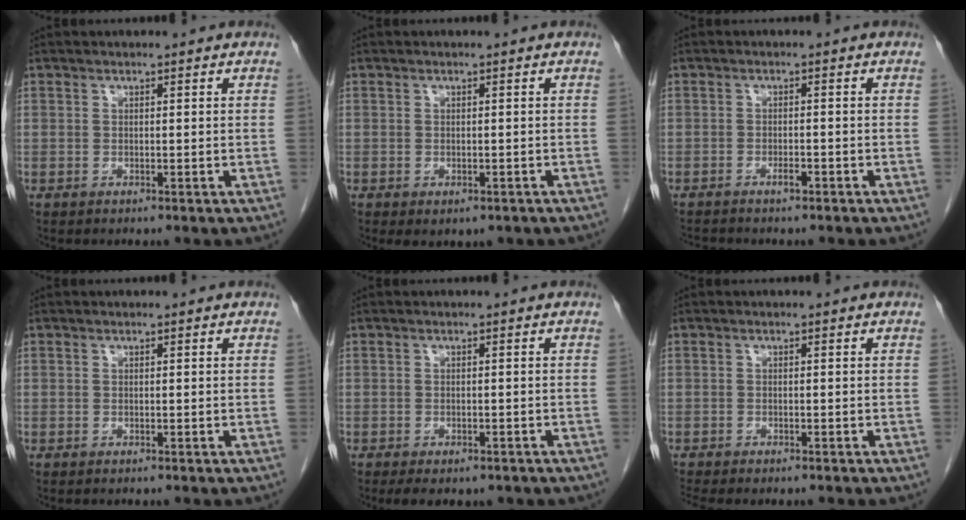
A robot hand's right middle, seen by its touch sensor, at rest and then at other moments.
{"total": 3.2, "force": [-2.0, 1.8, 1.7], "torque": [-0.018, -0.005, -0.019]}
{"total": 2.5, "force": [-2.1, 0.4, 1.3], "torque": [-0.027, 0.000, -0.031]}
{"total": 0.0}
{"total": 6.9, "force": [-5.2, 3.2, 3.3], "torque": [-0.039, -0.002, -0.061]}
{"total": 4.7, "force": [-4.2, 0.7, 1.9], "torque": [-0.022, -0.006, -0.062]}